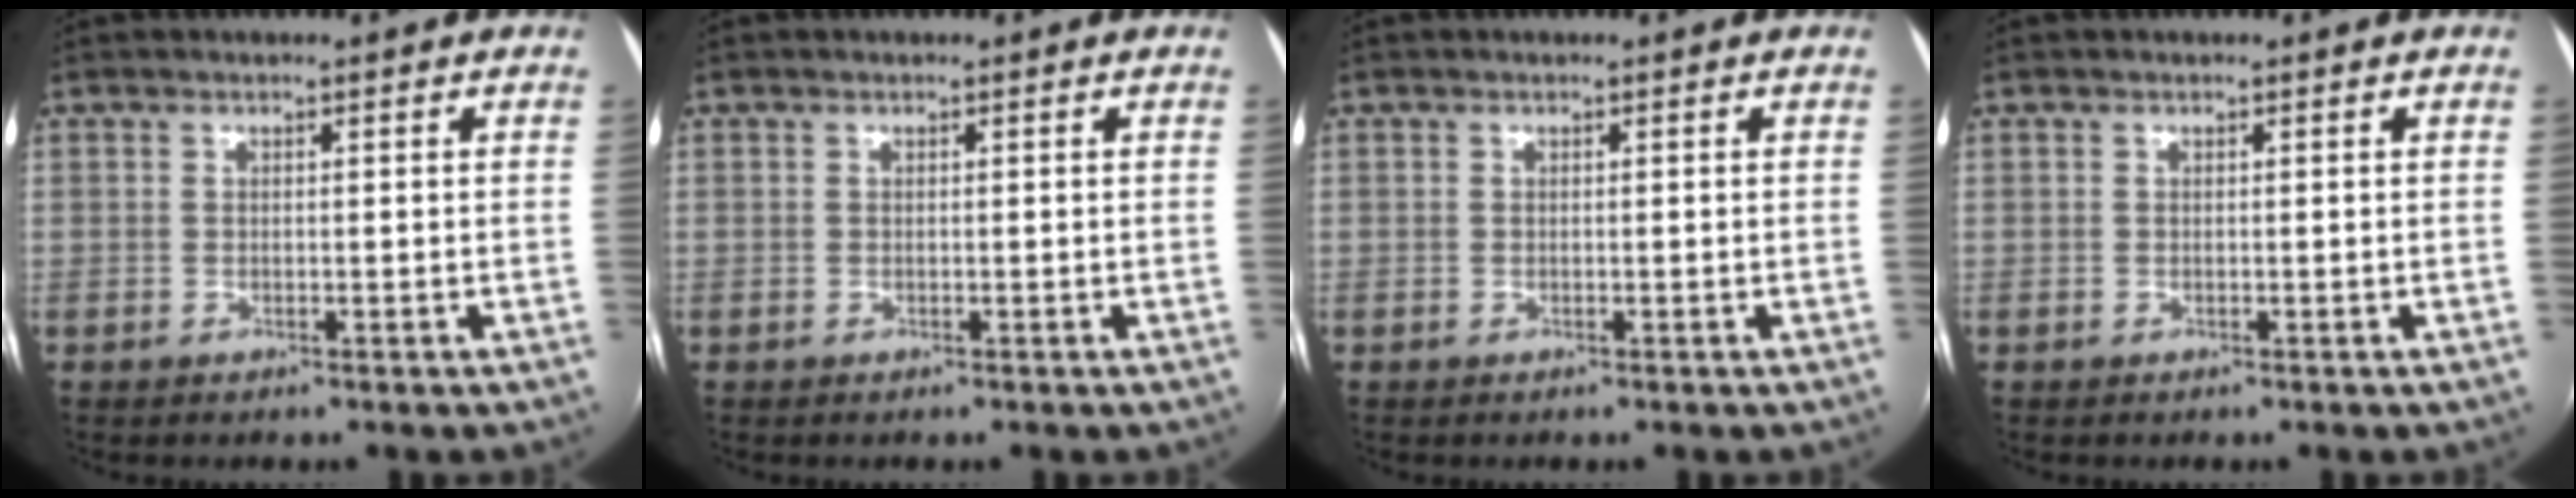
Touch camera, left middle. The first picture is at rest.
{"total": 0.0}
{"total": 0.0}
{"total": 0.0}